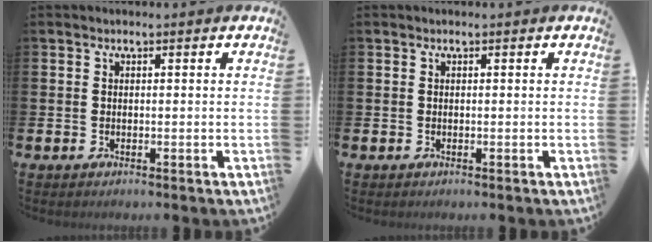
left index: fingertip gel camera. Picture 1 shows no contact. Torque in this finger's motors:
{"motor_torque": [0.00, 0.00, 0.01, 0.00]}